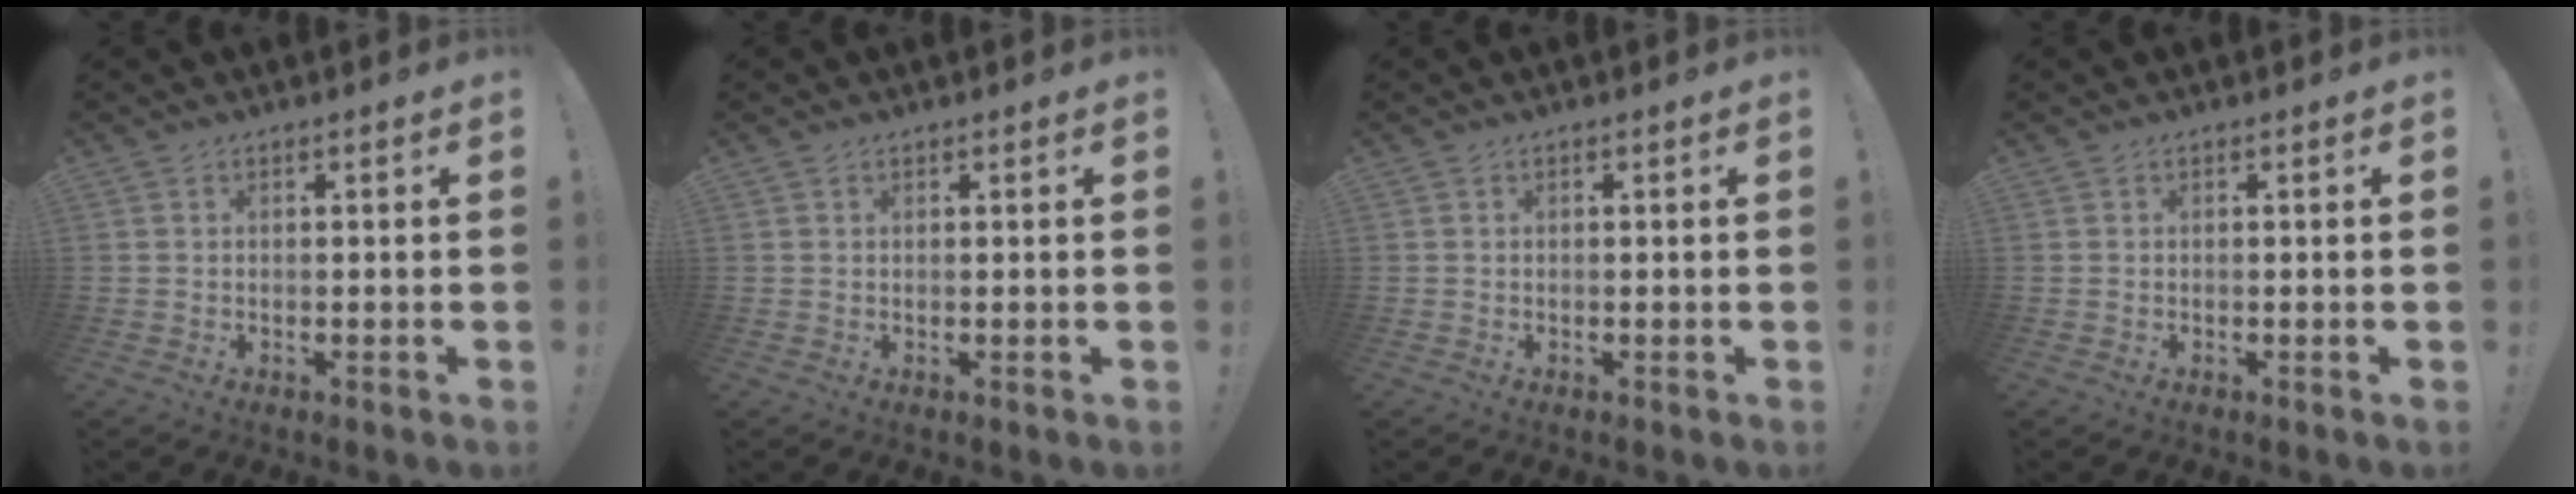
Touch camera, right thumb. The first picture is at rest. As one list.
[{"total": 0.5, "force": [0.4, 0.3, 0.2], "torque": [-0.003, 0.000, 0.009]}, {"total": 0.0}, {"total": 0.0}]